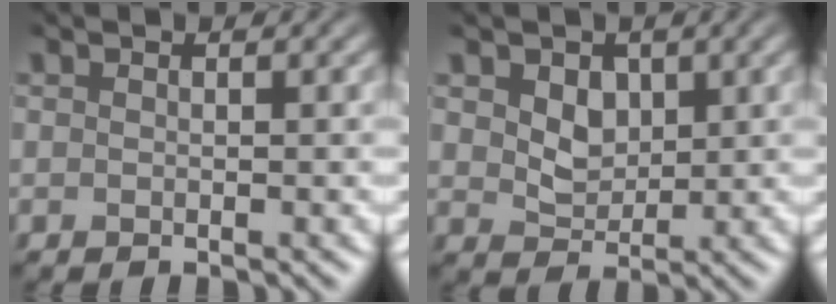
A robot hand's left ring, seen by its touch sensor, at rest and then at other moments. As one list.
[{"total": 2.6, "force": [0.9, 1.9, 1.5], "torque": [-0.031, -0.006, 0.016]}]